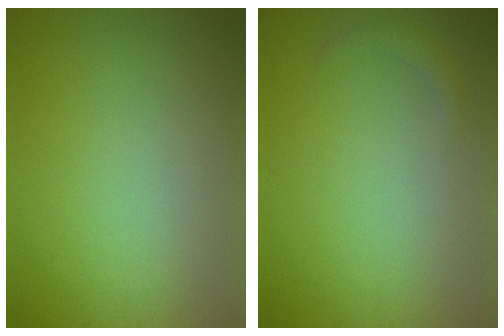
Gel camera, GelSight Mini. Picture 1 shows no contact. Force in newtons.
{"total": 1.2, "press": 1.2, "slide": 0.2}